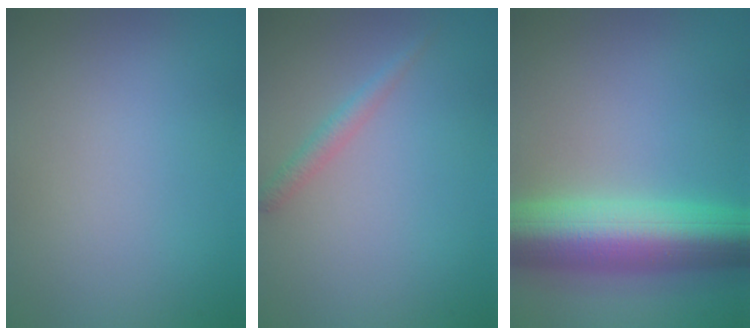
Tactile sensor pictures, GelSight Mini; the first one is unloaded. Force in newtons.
{"total": 1.4, "press": 1.4, "slide": 0.1}
{"total": 10.5, "press": 10.5, "slide": 0.2}